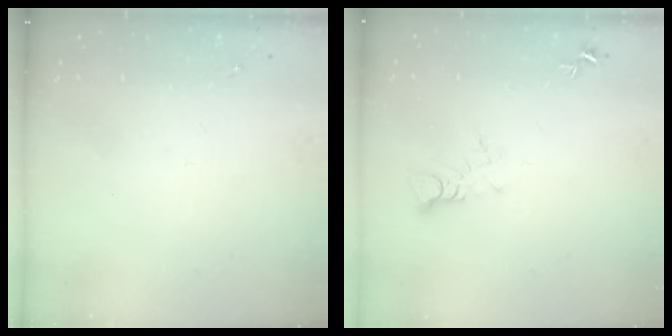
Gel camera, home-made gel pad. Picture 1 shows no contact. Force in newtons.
{"total": 3.6, "press": 3.6, "slide": 0.2}